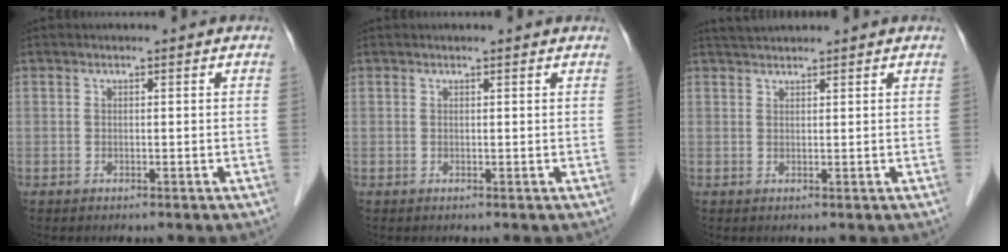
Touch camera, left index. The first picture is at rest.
{"total": 1.3, "force": [1.3, 0.0, 0.3], "torque": [-0.014, 0.007, 0.014]}
{"total": 2.7, "force": [2.6, 0.0, 0.7], "torque": [-0.012, 0.024, 0.048]}